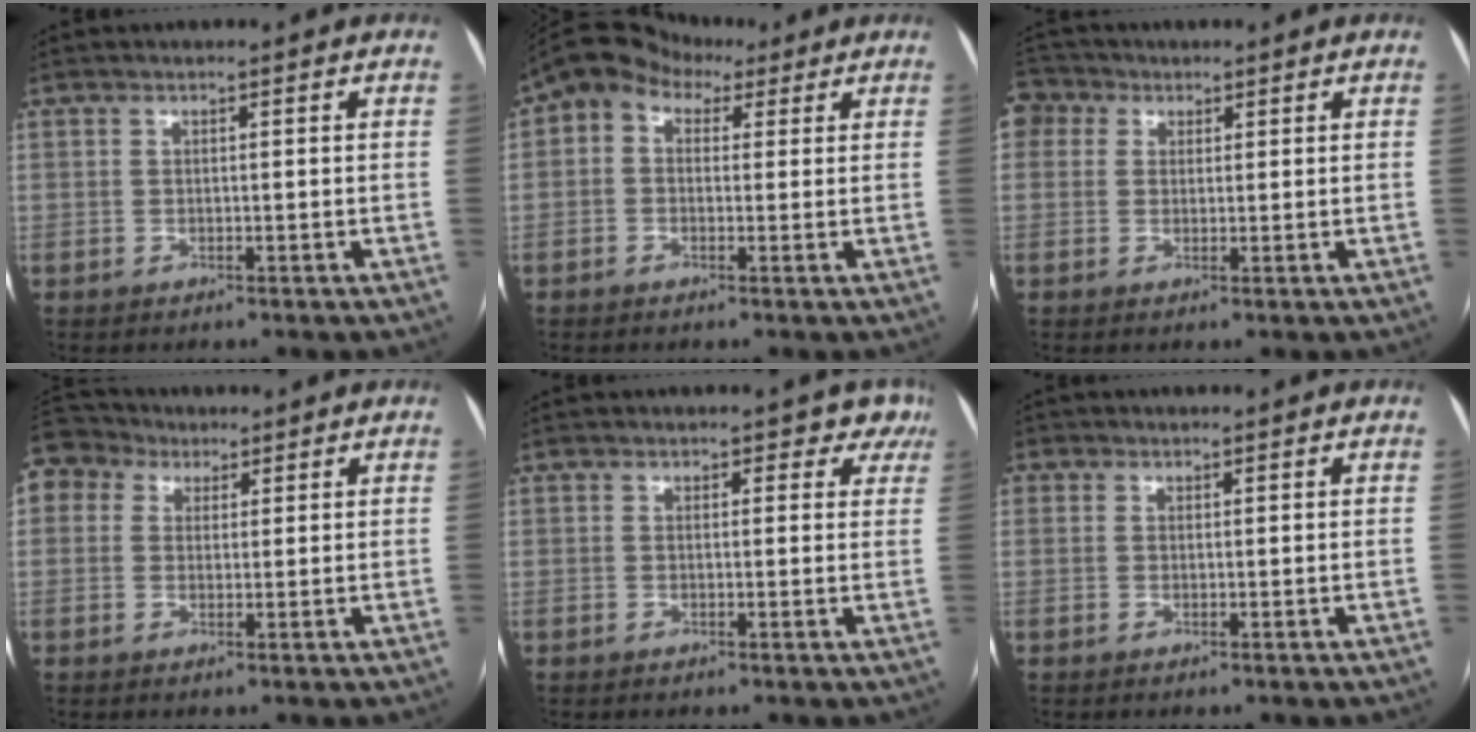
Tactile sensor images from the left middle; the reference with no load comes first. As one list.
[{"total": 7.2, "force": [3.1, 5.1, 4.1], "torque": [-0.080, 0.050, 0.046]}, {"total": 4.7, "force": [2.2, 3.9, 1.5], "torque": [-0.039, 0.027, 0.043]}, {"total": 7.2, "force": [4.1, 5.7, 1.8], "torque": [-0.044, 0.046, 0.081]}, {"total": 1.6, "force": [1.1, 1.1, 0.4], "torque": [0.016, 0.005, 0.004]}, {"total": 1.2, "force": [0.3, 1.1, 0.2], "torque": [0.005, 0.001, 0.002]}]